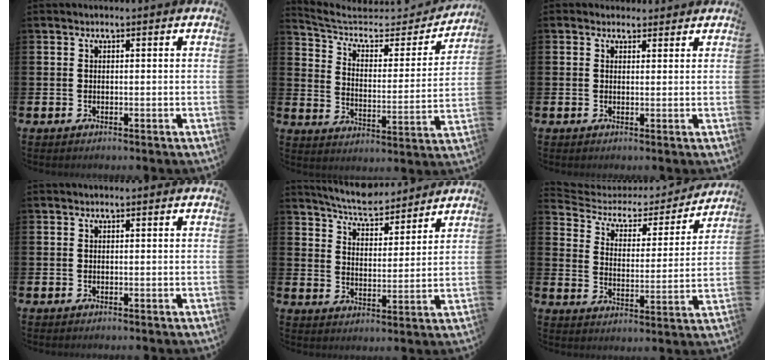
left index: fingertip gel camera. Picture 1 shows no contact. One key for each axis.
{"total": 6.6, "fx": 5.3, "fy": 3.1, "fz": 2.4, "tx": -0.071, "ty": -0.044, "tz": 0.083}
{"total": 1.7, "fx": 1.5, "fy": 0.8, "fz": 0.0, "tx": 0.015, "ty": -0.004, "tz": 0.023}
{"total": 0.0}
{"total": 6.3, "fx": 6.1, "fy": 1.0, "fz": 1.2, "tx": -0.052, "ty": -0.032, "tz": 0.108}
{"total": 4.8, "fx": 4.1, "fy": 2.3, "fz": 1.0, "tx": -0.048, "ty": -0.033, "tz": 0.059}